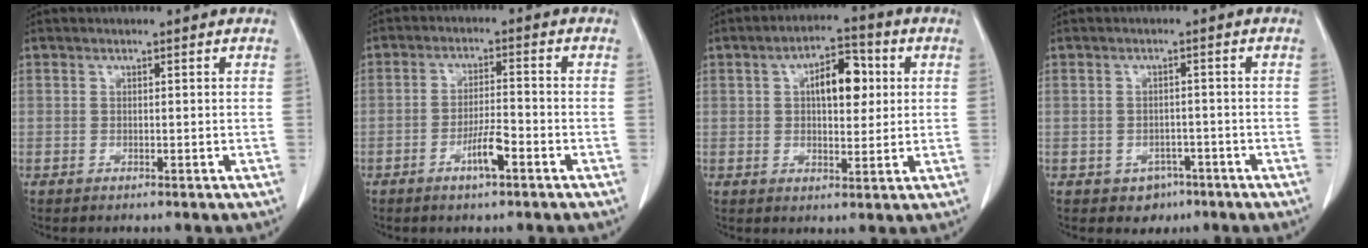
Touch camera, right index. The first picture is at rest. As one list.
[{"total": 4.7, "force": [-2.4, 0.7, 4.0], "torque": [-0.075, -0.001, -0.046]}, {"total": 8.0, "force": [1.8, 3.7, 6.8], "torque": [-0.107, 0.018, 0.028]}, {"total": 3.2, "force": [-1.8, 2.6, 0.7], "torque": [-0.005, 0.010, -0.014]}]